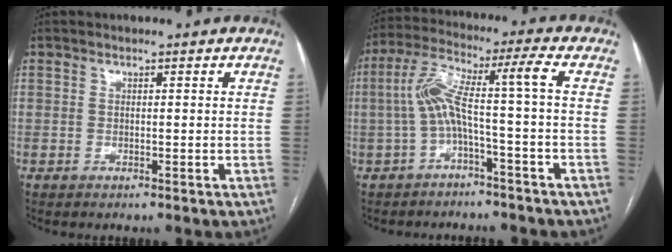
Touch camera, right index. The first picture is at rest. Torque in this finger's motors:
{"motor_torque": [1.26, -0.17, 0.59, 0.16]}